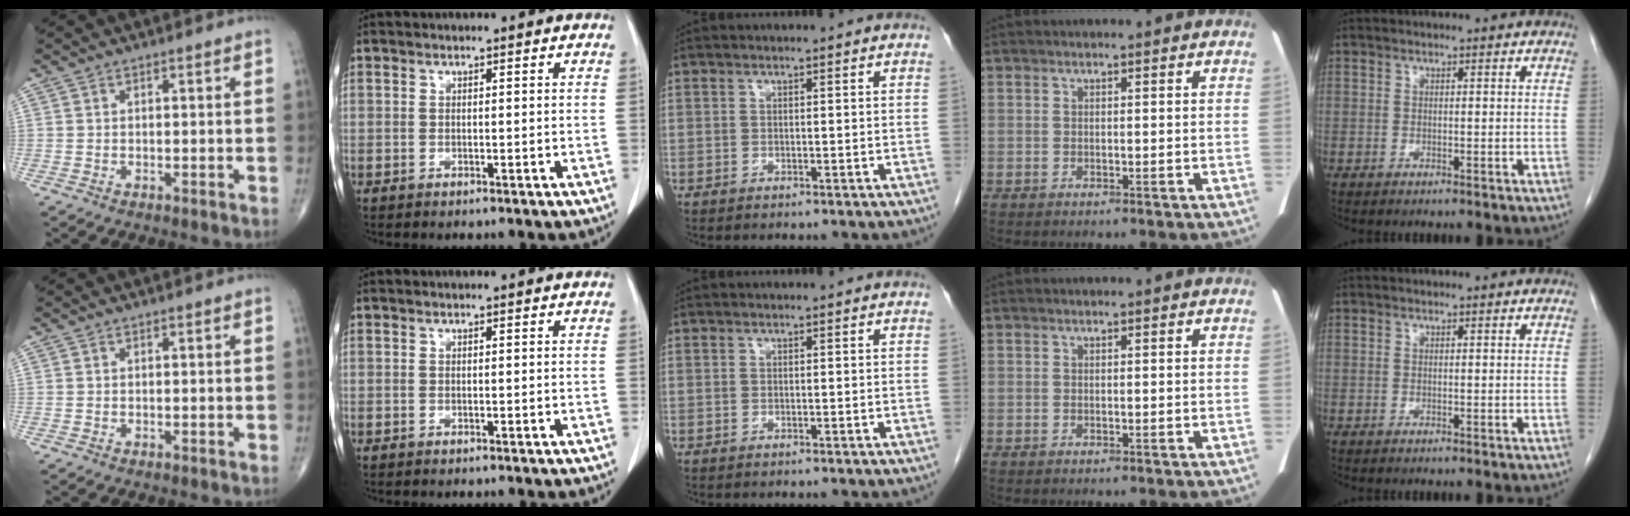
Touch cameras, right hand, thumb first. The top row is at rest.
{}